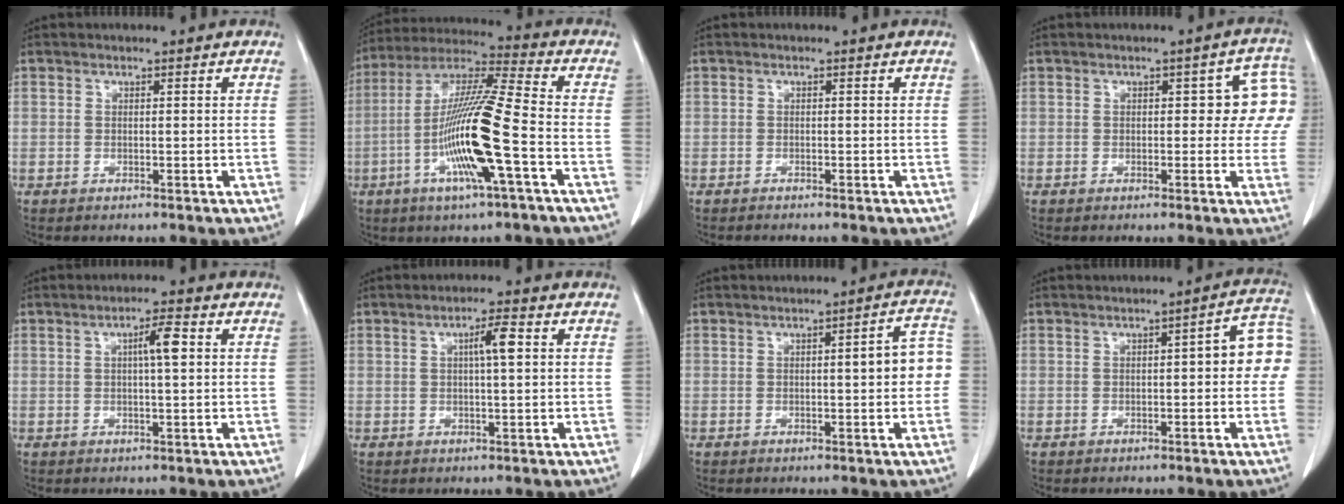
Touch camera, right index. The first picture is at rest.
{"total": 16.0, "force": [-4.5, 0.0, 15.4], "torque": [-0.305, -0.007, -0.092]}
{"total": 0.5, "force": [-0.5, -0.1, 0.0], "torque": [-0.005, -0.002, -0.010]}
{"total": 7.1, "force": [0.9, 3.5, 6.1], "torque": [-0.047, 0.029, 0.007]}
{"total": 3.9, "force": [0.8, 0.3, 3.8], "torque": [-0.064, 0.005, 0.012]}
{"total": 3.8, "force": [0.9, 0.2, 3.7], "torque": [-0.063, 0.005, 0.014]}
{"total": 5.8, "force": [-0.1, 1.2, 5.7], "torque": [-0.067, 0.022, -0.005]}
{"total": 7.2, "force": [0.3, 1.7, 7.0], "torque": [-0.079, 0.031, -0.002]}